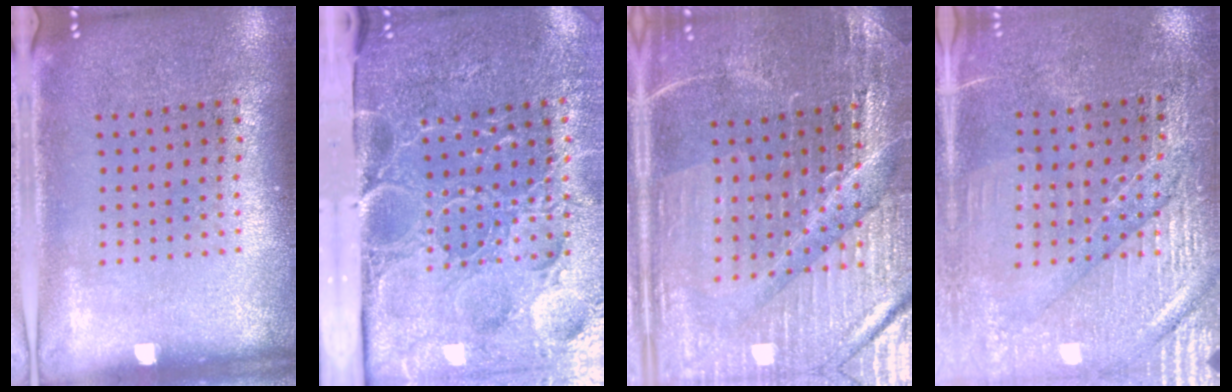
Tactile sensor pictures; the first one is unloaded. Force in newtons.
{"total": 5.2, "press": 4.2, "slide": 3.0}
{"total": 3.8, "press": 3.8, "slide": 0.7}
{"total": 3.0, "press": 2.9, "slide": 0.9}